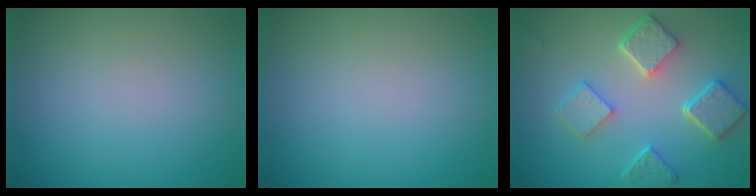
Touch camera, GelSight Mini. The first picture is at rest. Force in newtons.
{"total": 0.0}
{"total": 5.4, "press": 4.5, "slide": 2.9}